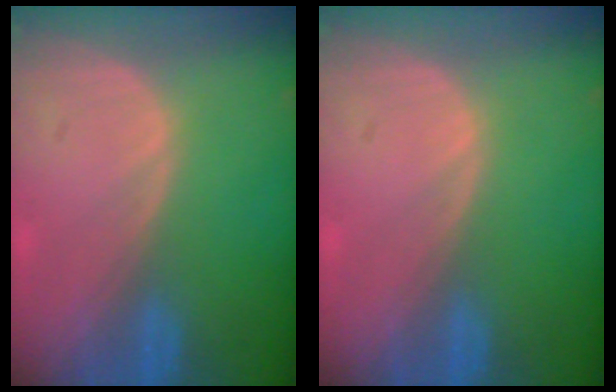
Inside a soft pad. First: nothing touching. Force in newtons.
{"total": 0.0}